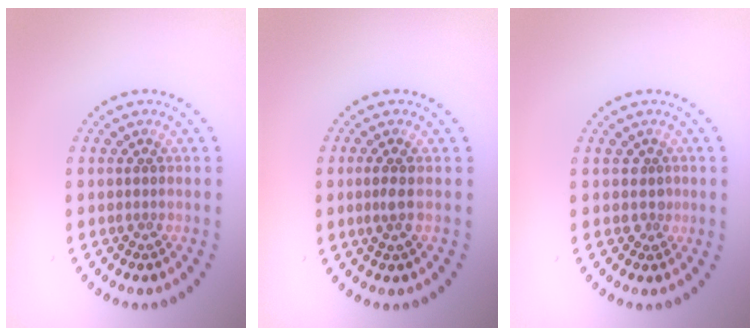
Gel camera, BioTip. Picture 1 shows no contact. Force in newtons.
{"total": 1.5, "press": 1.3, "slide": 0.8}
{"total": 1.0, "press": 0.6, "slide": 0.8}